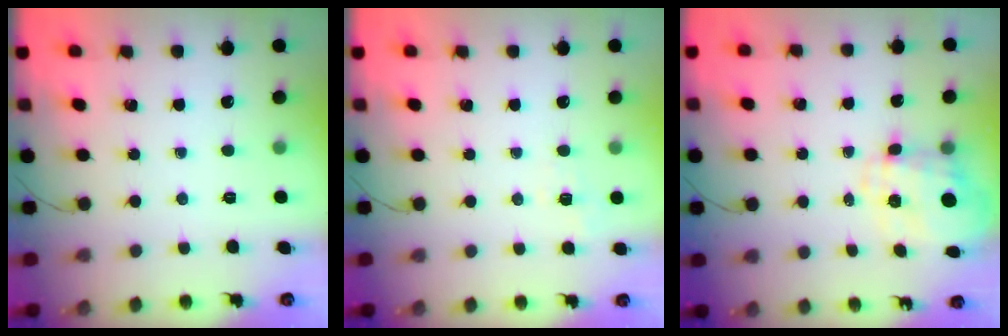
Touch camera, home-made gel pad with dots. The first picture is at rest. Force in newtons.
{"total": 2.6, "press": 2.1, "slide": 1.6}
{"total": 3.4, "press": 3.2, "slide": 1.2}